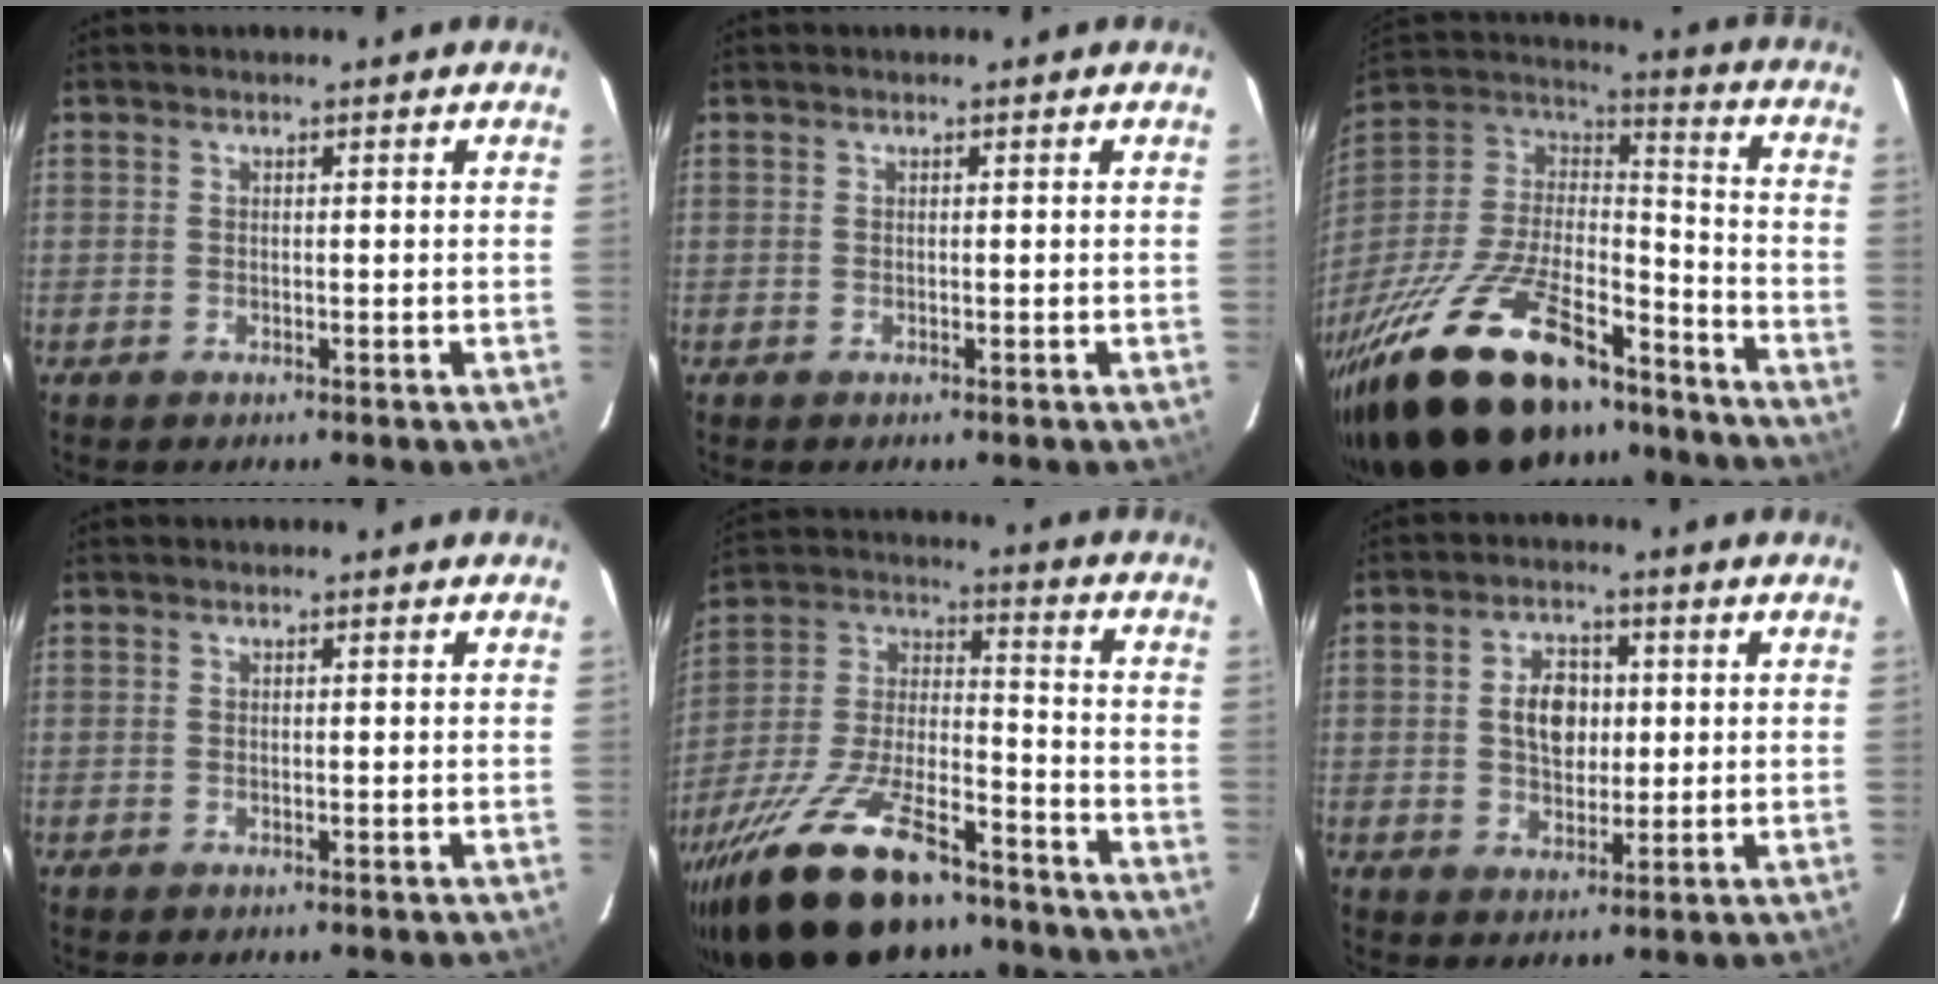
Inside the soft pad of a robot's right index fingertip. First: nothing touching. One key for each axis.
{"total": 0.0}
{"total": 35.7, "fx": -25.2, "fy": 14.5, "fz": 20.8, "tx": -0.421, "ty": -0.024, "tz": -0.392}
{"total": 0.0}
{"total": 26.5, "fx": -18.8, "fy": 10.0, "fz": 15.8, "tx": -0.311, "ty": -0.017, "tz": -0.302}
{"total": 7.1, "fx": 0.8, "fy": 4.9, "fz": 5.1, "tx": -0.087, "ty": 0.013, "tz": 0.017}